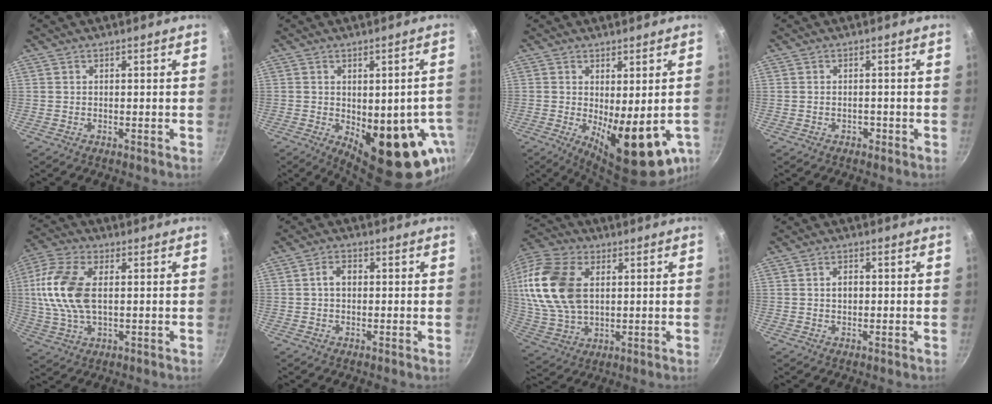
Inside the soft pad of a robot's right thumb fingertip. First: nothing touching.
{"total": 17.2, "force": [-4.4, 8.4, 14.3], "torque": [-0.123, -0.009, -0.038]}
{"total": 14.5, "force": [-2.9, 5.7, 13.0], "torque": [-0.156, -0.021, -0.022]}
{"total": 1.2, "force": [-0.6, 0.9, 0.5], "torque": [-0.005, 0.006, -0.005]}
{"total": 13.8, "force": [1.5, 7.6, 11.4], "torque": [-0.234, 0.013, 0.020]}
{"total": 3.4, "force": [0.3, 2.4, 2.4], "torque": [-0.031, 0.010, 0.001]}
{"total": 21.3, "force": [4.0, 14.0, 15.5], "torque": [-0.323, 0.006, 0.078]}
{"total": 2.5, "force": [0.2, 1.7, 1.7], "torque": [-0.019, 0.006, 0.002]}